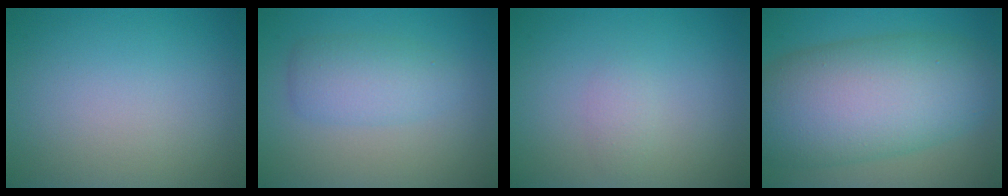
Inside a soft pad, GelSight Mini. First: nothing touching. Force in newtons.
{"total": 3.3, "press": 3.3, "slide": 0.1}
{"total": 1.1, "press": 1.1, "slide": 0.0}
{"total": 12.2, "press": 12.2, "slide": 0.5}